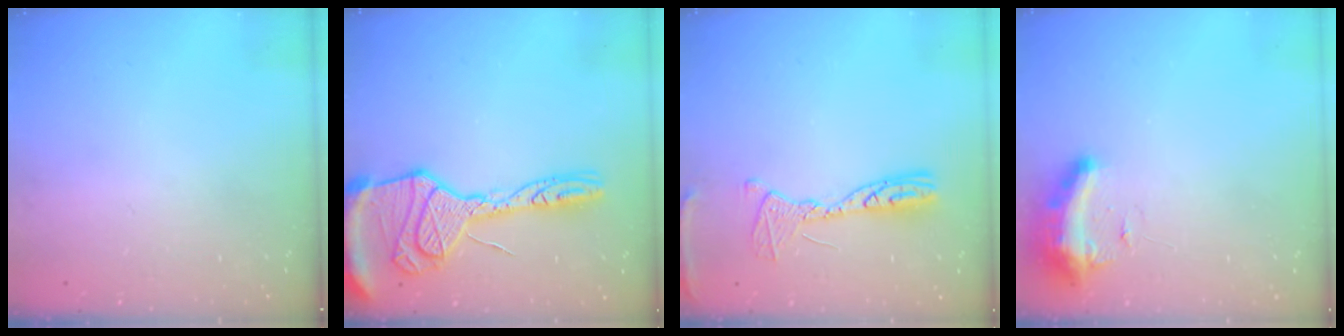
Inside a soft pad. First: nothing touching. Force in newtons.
{"total": 22.2, "press": 22.1, "slide": 2.0}
{"total": 12.0, "press": 11.9, "slide": 1.1}
{"total": 9.8, "press": 9.8, "slide": 0.5}